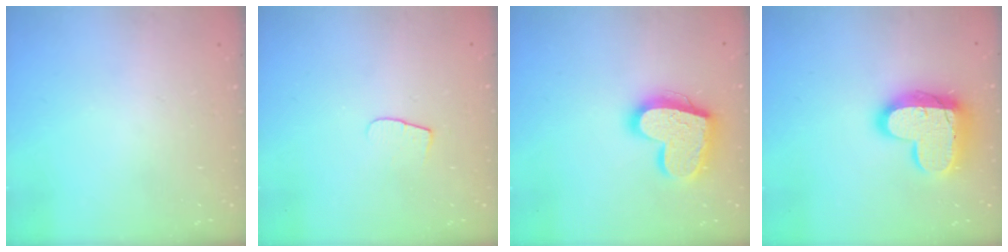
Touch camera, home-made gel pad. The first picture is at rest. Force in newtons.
{"total": 5.2, "press": 5.2, "slide": 0.6}
{"total": 20.2, "press": 20.2, "slide": 1.5}
{"total": 18.5, "press": 18.5, "slide": 1.4}